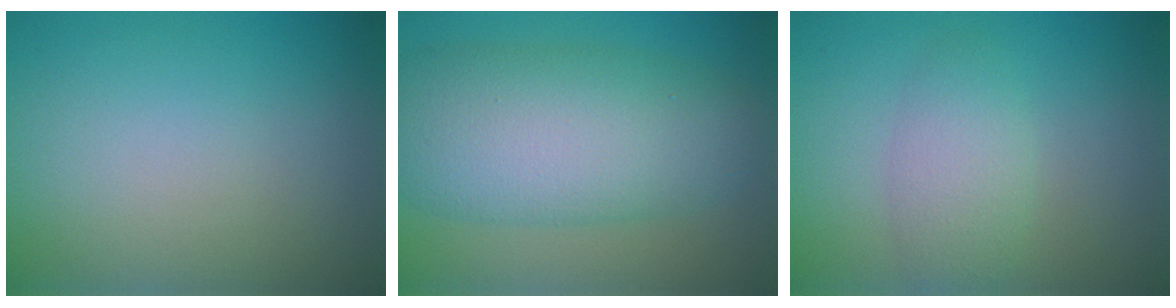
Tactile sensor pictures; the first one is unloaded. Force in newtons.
{"total": 10.2, "press": 10.2, "slide": 0.1}
{"total": 2.9, "press": 2.9, "slide": 0.1}